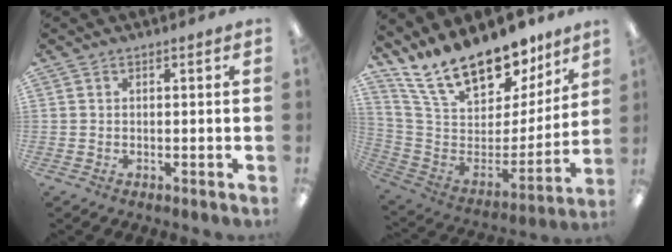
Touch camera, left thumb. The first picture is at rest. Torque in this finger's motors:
{"motor_torque": [0.18, 0.60, 1.44, -1.33, 0.13]}